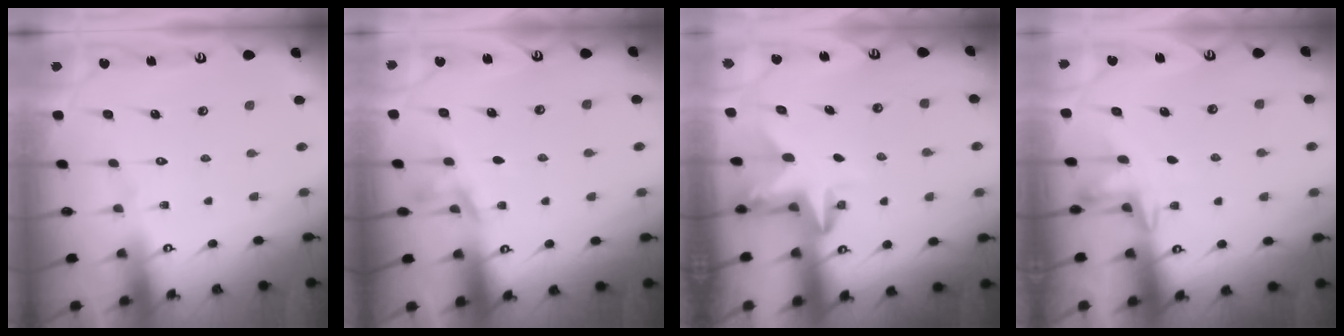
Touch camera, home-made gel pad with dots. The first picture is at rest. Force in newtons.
{"total": 3.5, "press": 3.1, "slide": 1.7}
{"total": 3.4, "press": 3.4, "slide": 0.2}
{"total": 4.2, "press": 4.0, "slide": 1.0}